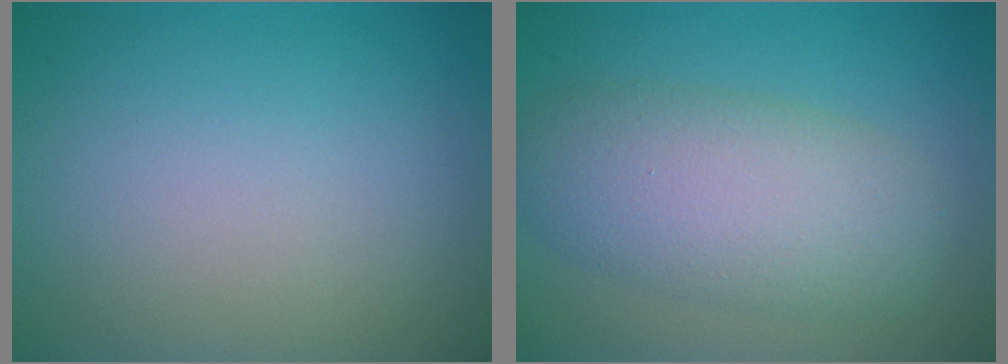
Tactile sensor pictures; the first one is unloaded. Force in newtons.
{"total": 6.8, "press": 6.8, "slide": 0.3}